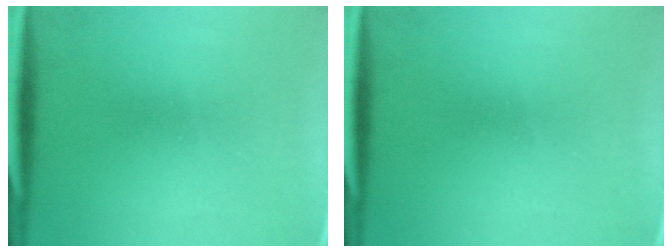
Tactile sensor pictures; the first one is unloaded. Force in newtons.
{"total": 0.0}